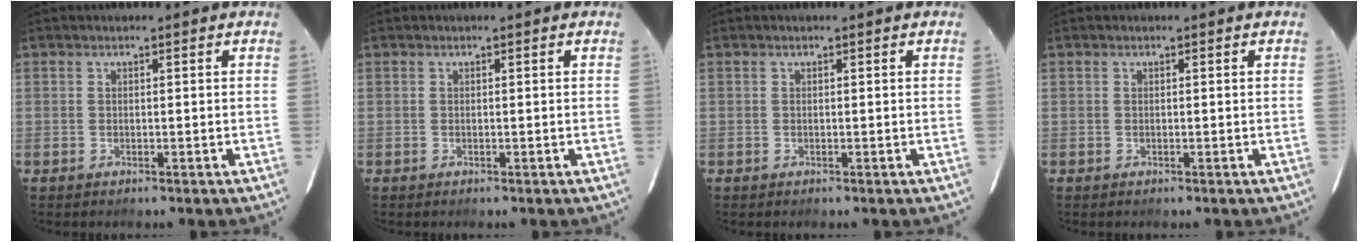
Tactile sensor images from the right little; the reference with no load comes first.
{"total": 0.0}
{"total": 0.0}
{"total": 0.0}